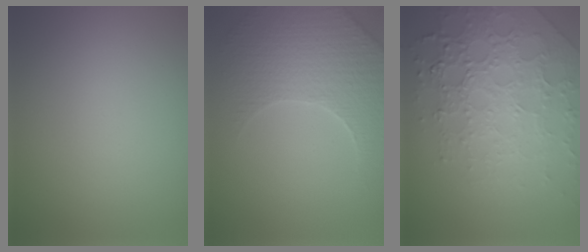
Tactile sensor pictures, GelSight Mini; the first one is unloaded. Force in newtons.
{"total": 5.0, "press": 4.6, "slide": 1.9}
{"total": 8.1, "press": 5.6, "slide": 5.9}